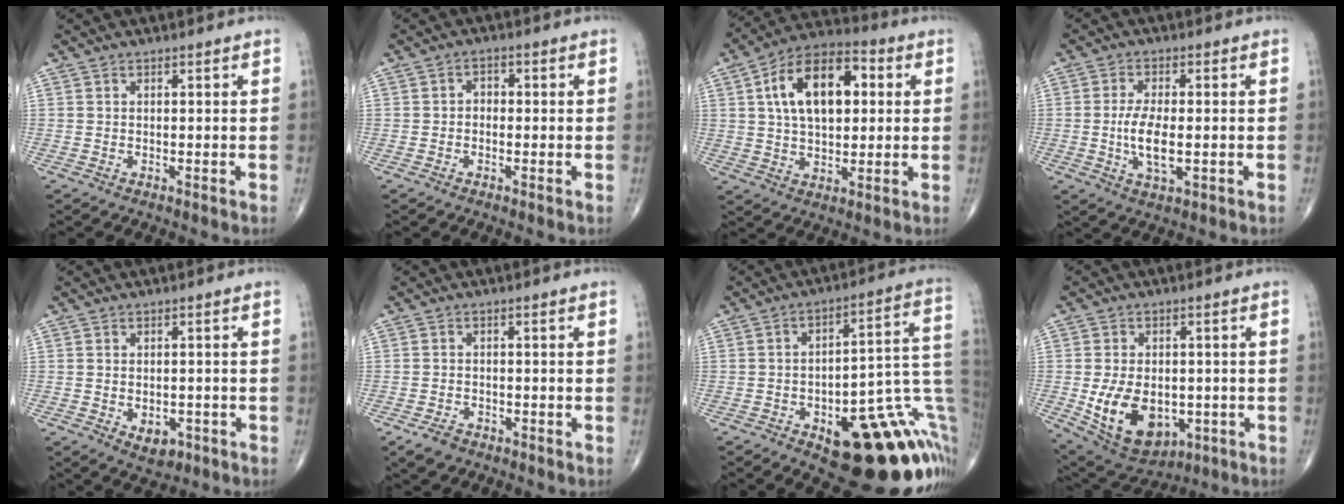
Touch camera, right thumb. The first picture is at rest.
{"total": 2.1, "force": [-0.4, 1.6, 1.3], "torque": [-0.006, 0.011, -0.015]}
{"total": 16.6, "force": [3.6, 9.5, 13.2], "torque": [-0.203, 0.018, 0.052]}
{"total": 7.2, "force": [-0.9, 3.0, 6.5], "torque": [-0.130, -0.006, -0.016]}
{"total": 4.5, "force": [-1.6, 3.0, 2.9], "torque": [-0.032, 0.007, -0.013]}
{"total": 5.0, "force": [-3.2, 3.2, 2.1], "torque": [-0.034, 0.009, -0.050]}
{"total": 25.1, "force": [-7.4, 10.1, 21.8], "torque": [-0.191, 0.056, -0.084]}
{"total": 14.9, "force": [-3.4, 9.9, 10.5], "torque": [-0.159, 0.000, -0.029]}